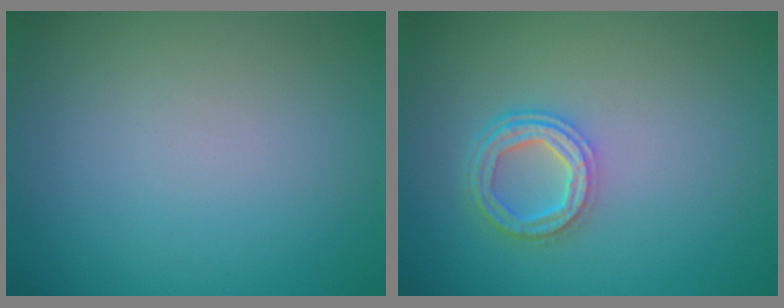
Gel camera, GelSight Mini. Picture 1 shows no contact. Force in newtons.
{"total": 3.7, "press": 2.8, "slide": 2.4}